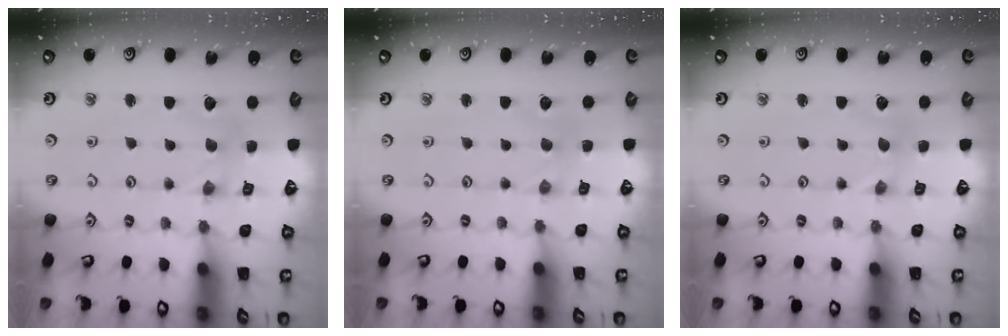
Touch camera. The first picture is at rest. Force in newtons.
{"total": 0.8, "press": 0.8, "slide": 0.1}
{"total": 0.0}